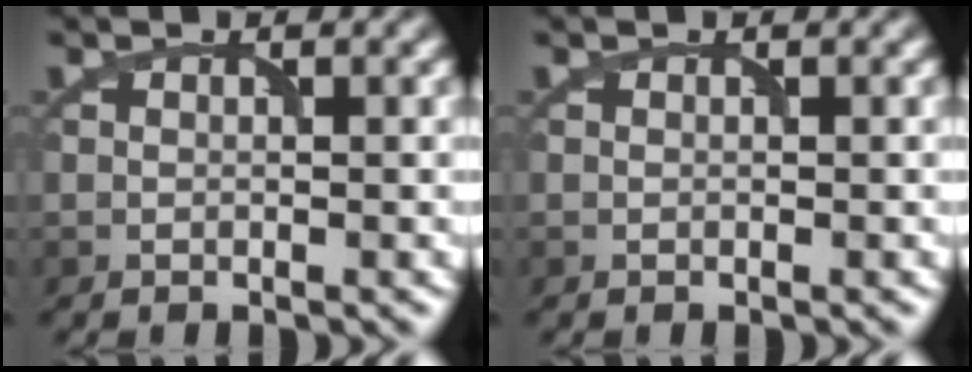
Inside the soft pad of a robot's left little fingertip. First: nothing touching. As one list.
[{"total": 0.0}]